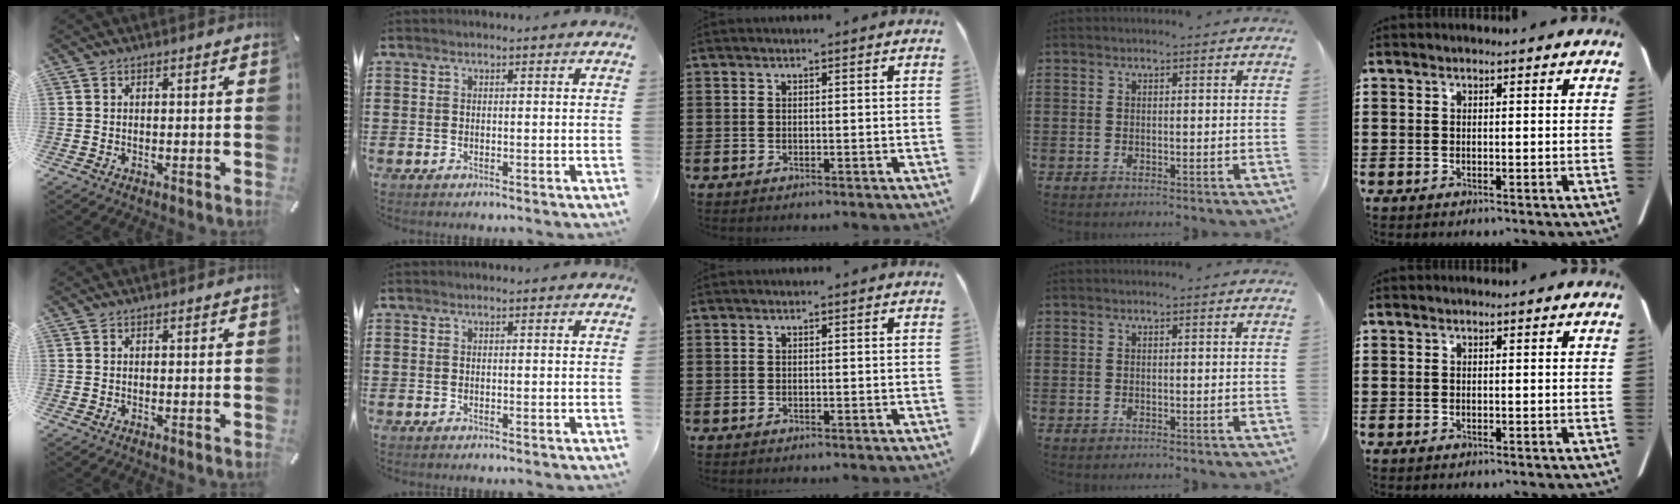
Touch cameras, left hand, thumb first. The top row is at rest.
{}